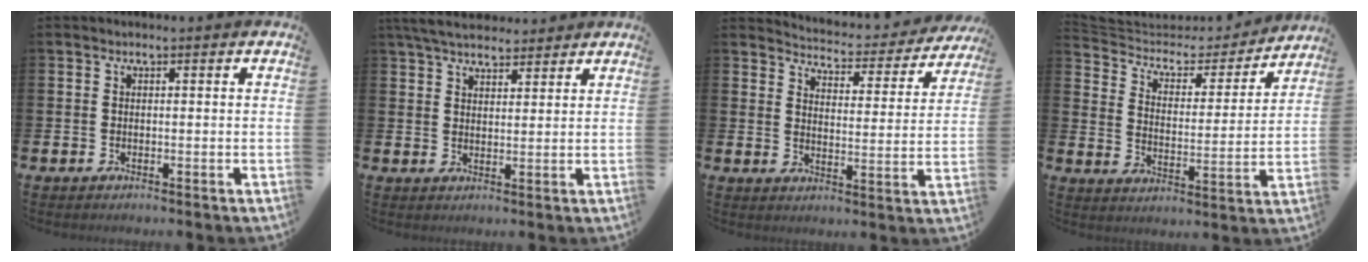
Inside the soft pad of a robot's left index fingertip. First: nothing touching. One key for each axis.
{"total": 5.4, "fx": 5.0, "fy": 1.4, "fz": 1.4, "tx": -0.040, "ty": -0.015, "tz": 0.091}
{"total": 4.4, "fx": 4.3, "fy": 0.7, "fz": 0.5, "tx": -0.030, "ty": -0.041, "tz": 0.069}
{"total": 5.4, "fx": 4.6, "fy": 2.7, "fz": 1.2, "tx": -0.058, "ty": -0.035, "tz": 0.071}